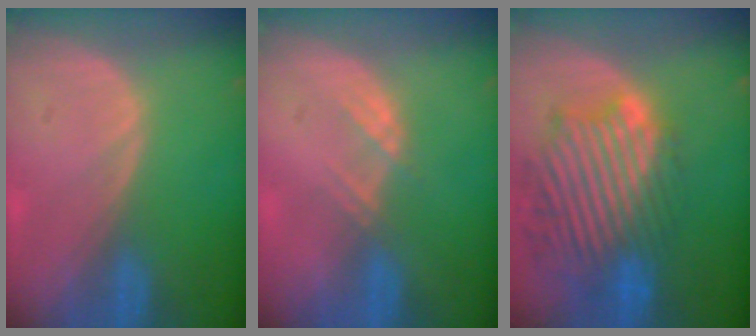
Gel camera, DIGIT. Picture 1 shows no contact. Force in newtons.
{"total": 2.3, "press": 2.1, "slide": 0.7}
{"total": 13.1, "press": 11.6, "slide": 6.2}